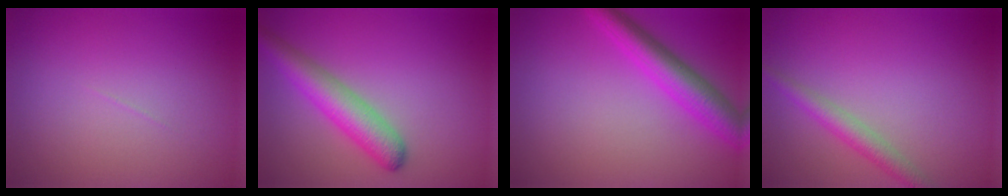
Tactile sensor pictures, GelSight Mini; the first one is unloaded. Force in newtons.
{"total": 4.8, "press": 4.8, "slide": 0.2}
{"total": 4.5, "press": 4.5, "slide": 0.2}
{"total": 2.5, "press": 2.5, "slide": 0.1}